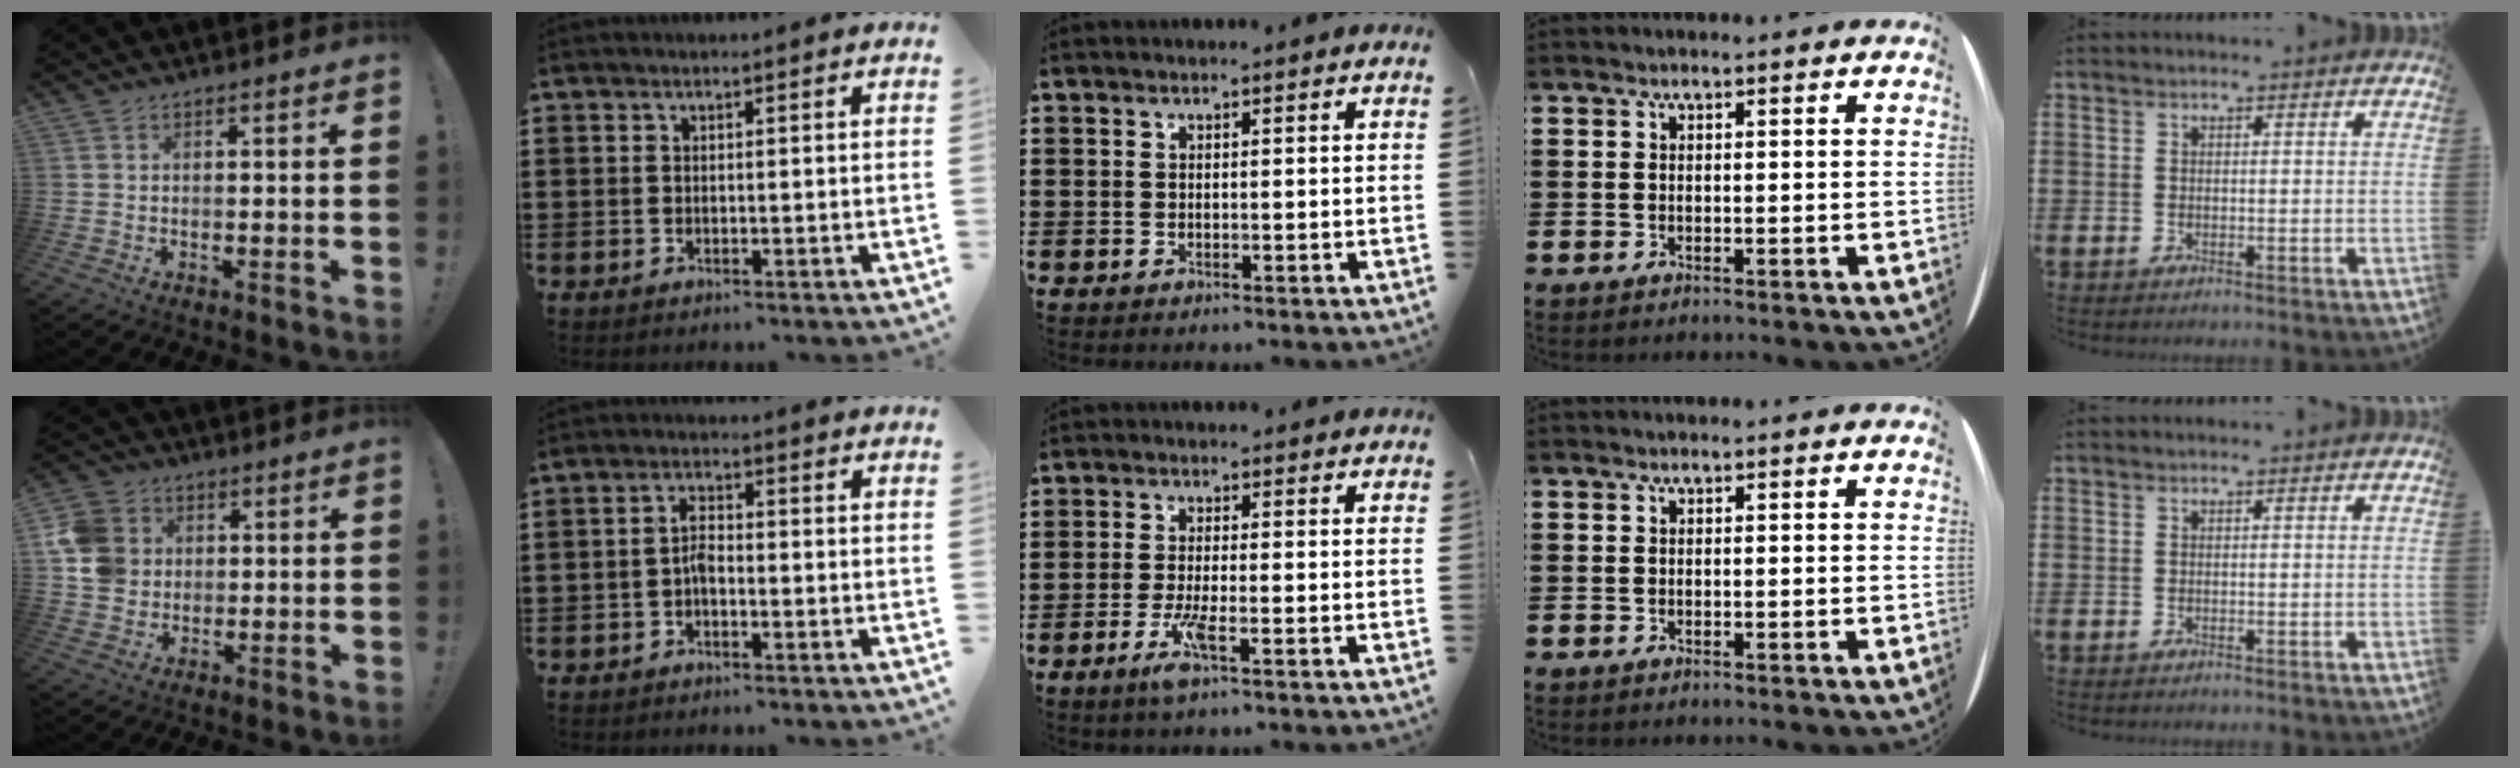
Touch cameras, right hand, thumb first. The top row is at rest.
{"thumb": {"total": 10.8, "force": [1.7, 9.8, 4.2], "torque": [-0.081, 0.003, 0.039]}, "index": {"total": 2.7, "force": [-1.0, 1.1, 2.3], "torque": [-0.052, 0.002, -0.021]}, "middle": {"total": 4.4, "force": [-2.0, 0.5, 3.8], "torque": [-0.084, -0.013, -0.040]}}